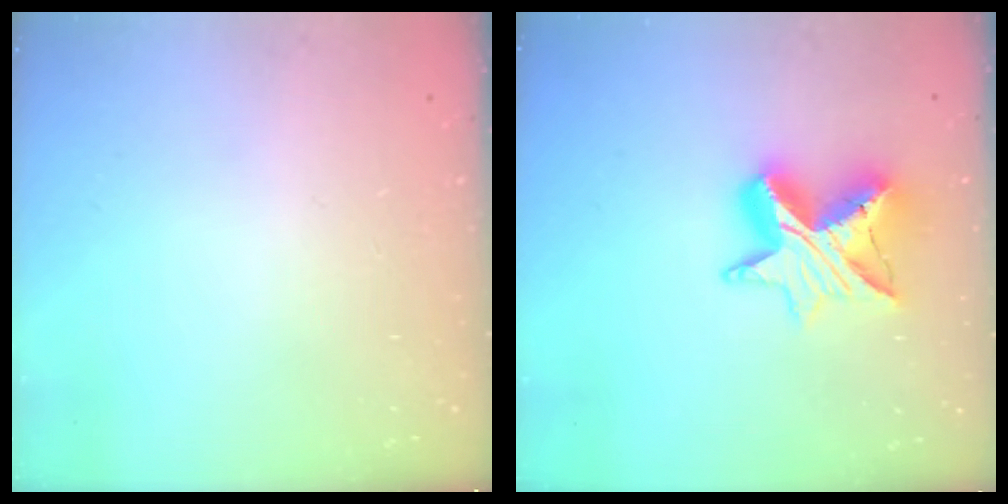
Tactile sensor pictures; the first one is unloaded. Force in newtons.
{"total": 12.1, "press": 12.1, "slide": 1.0}